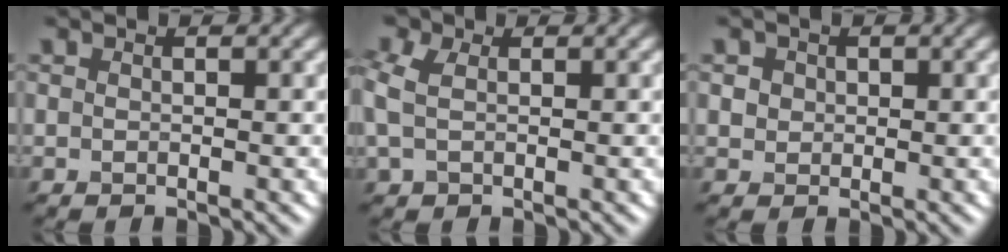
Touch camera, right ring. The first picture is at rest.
{"total": 3.2, "force": [0.6, 2.5, 2.0], "torque": [-0.061, 0.007, 0.009]}
{"total": 1.8, "force": [0.7, 1.5, 0.7], "torque": [-0.015, 0.002, 0.017]}